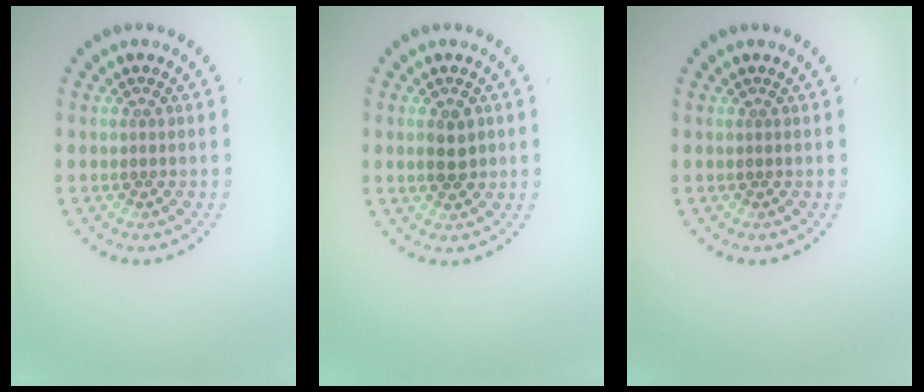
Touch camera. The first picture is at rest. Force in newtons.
{"total": 2.2, "press": 2.2, "slide": 0.2}
{"total": 0.0}